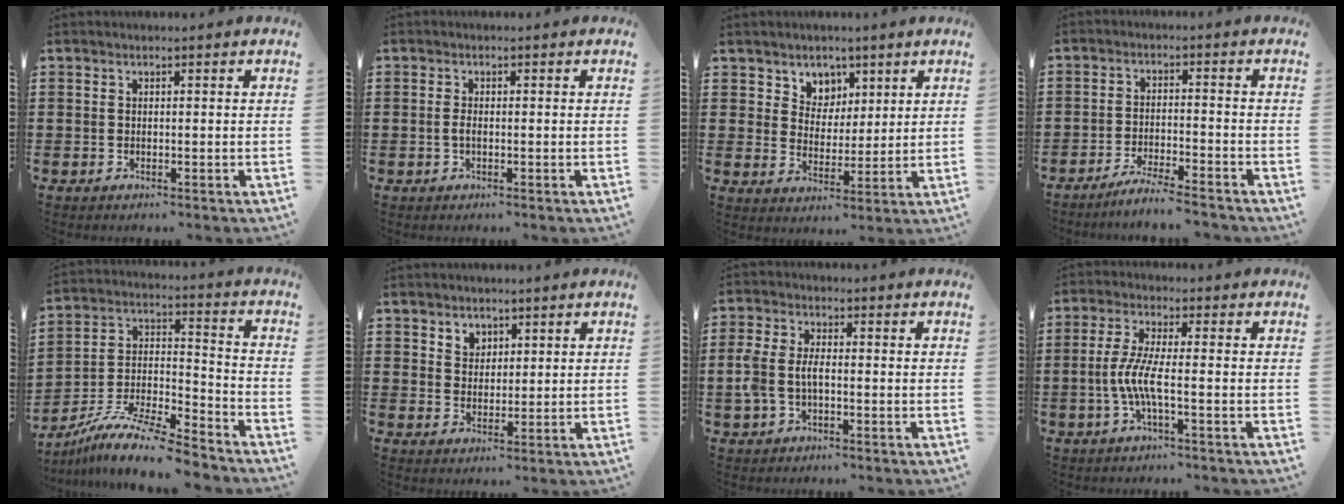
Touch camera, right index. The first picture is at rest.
{"total": 1.5, "force": [-0.3, 0.6, 1.4], "torque": [-0.033, -0.003, -0.007]}
{"total": 5.1, "force": [3.2, 3.9, 0.0], "torque": [-0.021, -0.001, 0.057]}
{"total": 4.3, "force": [-4.1, -0.4, 1.4], "torque": [-0.032, -0.005, -0.082]}
{"total": 10.7, "force": [-9.4, 1.3, 4.8], "torque": [-0.090, 0.016, -0.188]}
{"total": 3.2, "force": [2.2, 2.3, 0.2], "torque": [-0.013, 0.009, 0.042]}
{"total": 4.6, "force": [-0.8, 2.6, 3.7], "torque": [-0.097, -0.003, -0.023]}
{"total": 5.8, "force": [-1.6, 0.8, 5.6], "torque": [-0.133, -0.015, -0.041]}